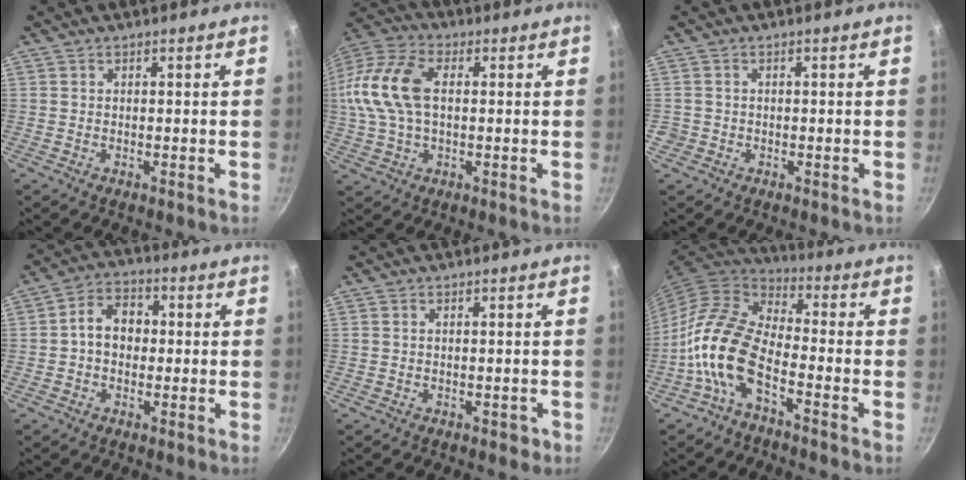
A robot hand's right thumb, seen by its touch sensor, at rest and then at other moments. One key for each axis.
{"total": 16.5, "fx": 1.7, "fy": 10.0, "fz": 13.0, "tx": -0.269, "ty": 0.029, "tz": 0.017}
{"total": 1.4, "fx": -0.5, "fy": 1.3, "fz": 0.2, "tx": -0.001, "ty": 0.005, "tz": -0.006}
{"total": 7.2, "fx": 0.0, "fy": 5.6, "fz": 4.6, "tx": -0.046, "ty": 0.020, "tz": -0.013}
{"total": 1.6, "fx": -0.4, "fy": 1.1, "fz": 1.1, "tx": -0.002, "ty": 0.010, "tz": -0.001}
{"total": 13.2, "fx": -5.5, "fy": 6.7, "fz": 10.0, "tx": -0.184, "ty": 0.048, "tz": -0.125}